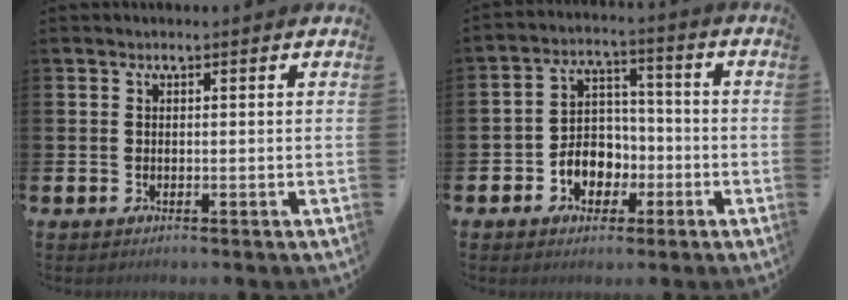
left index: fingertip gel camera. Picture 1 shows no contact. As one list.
[{"total": 5.3, "force": [-1.9, 4.6, 1.8], "torque": [-0.032, 0.005, -0.039]}]